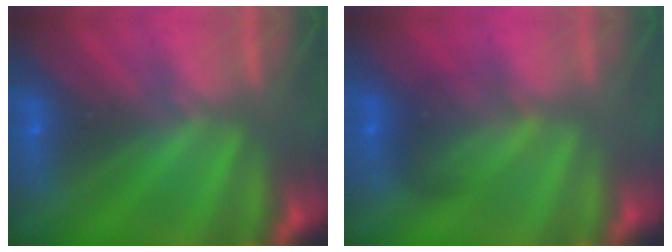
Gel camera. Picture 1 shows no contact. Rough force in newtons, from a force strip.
{"total": 2.0}